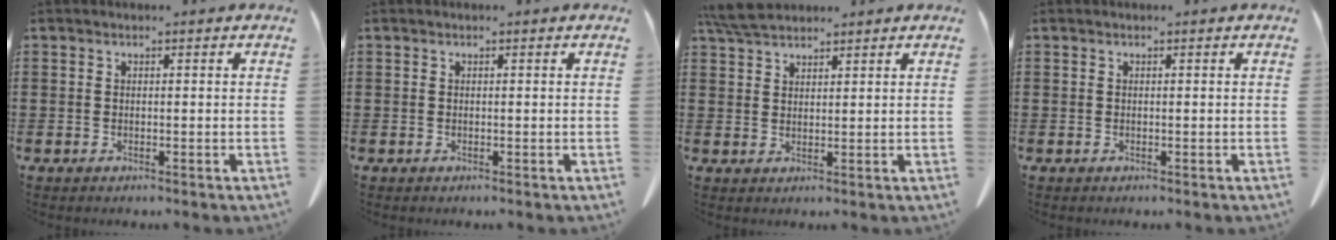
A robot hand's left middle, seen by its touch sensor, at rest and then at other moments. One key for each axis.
{"total": 0.0}
{"total": 4.4, "fx": 3.8, "fy": 1.0, "fz": 2.0, "tx": -0.049, "ty": -0.005, "tz": 0.075}
{"total": 0.0}